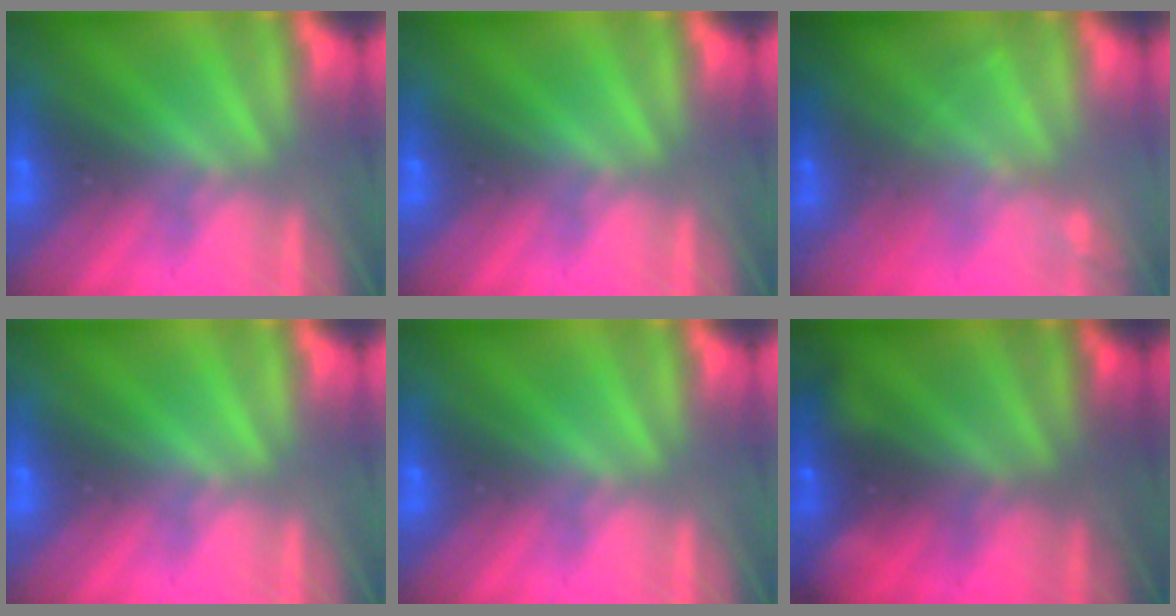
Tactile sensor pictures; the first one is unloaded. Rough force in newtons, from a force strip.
{"total": 0.0}
{"total": 2.3}
{"total": 0.0}
{"total": 0.0}
{"total": 2.3}